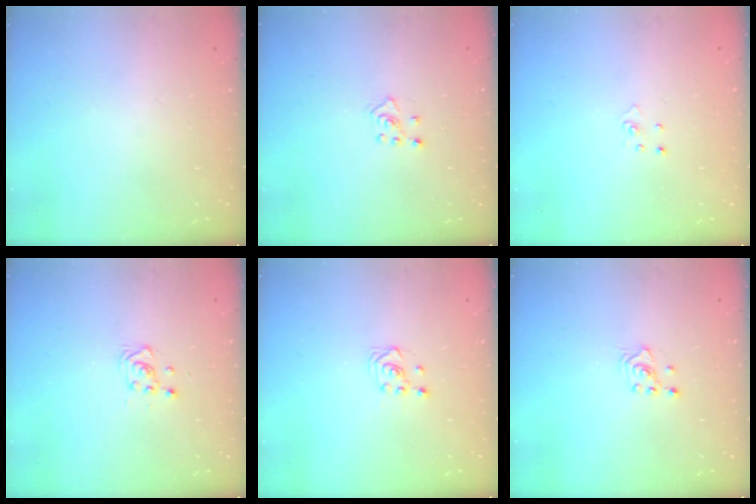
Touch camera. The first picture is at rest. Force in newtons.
{"total": 4.0, "press": 4.0, "slide": 0.5}
{"total": 2.8, "press": 2.8, "slide": 0.2}
{"total": 3.6, "press": 3.6, "slide": 0.6}
{"total": 2.7, "press": 2.4, "slide": 1.2}
{"total": 2.1, "press": 2.1, "slide": 0.2}